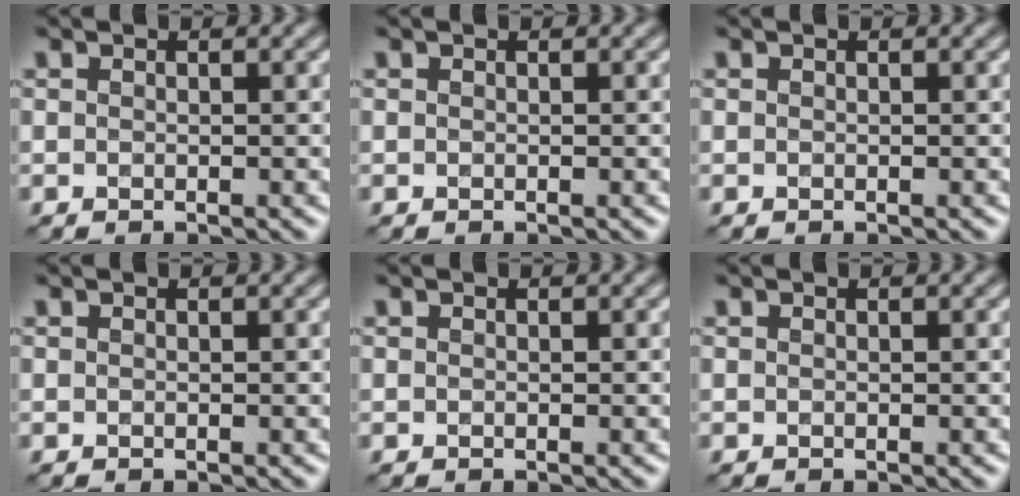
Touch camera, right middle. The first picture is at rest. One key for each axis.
{"total": 0.0}
{"total": 0.0}
{"total": 0.0}
{"total": 0.0}
{"total": 0.0}